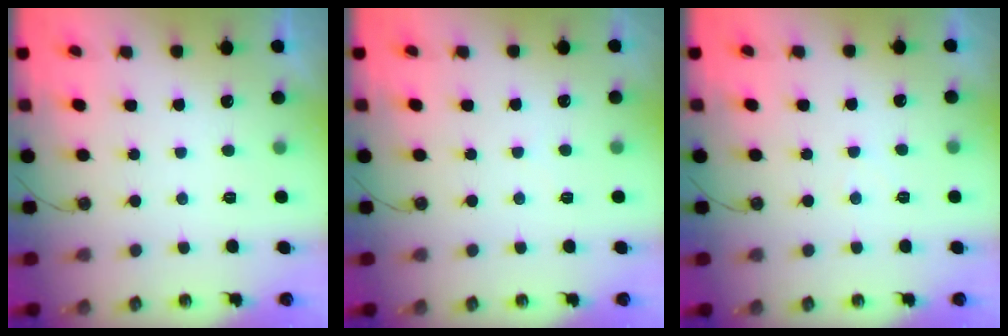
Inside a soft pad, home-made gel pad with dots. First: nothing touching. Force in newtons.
{"total": 2.1, "press": 2.1, "slide": 0.4}
{"total": 3.8, "press": 3.7, "slide": 0.5}